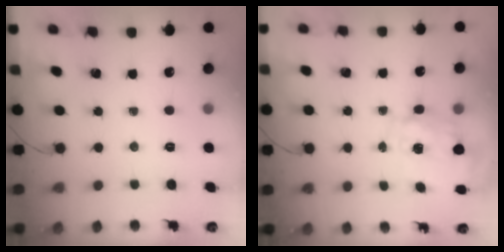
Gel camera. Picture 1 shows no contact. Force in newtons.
{"total": 2.9, "press": 2.7, "slide": 0.9}